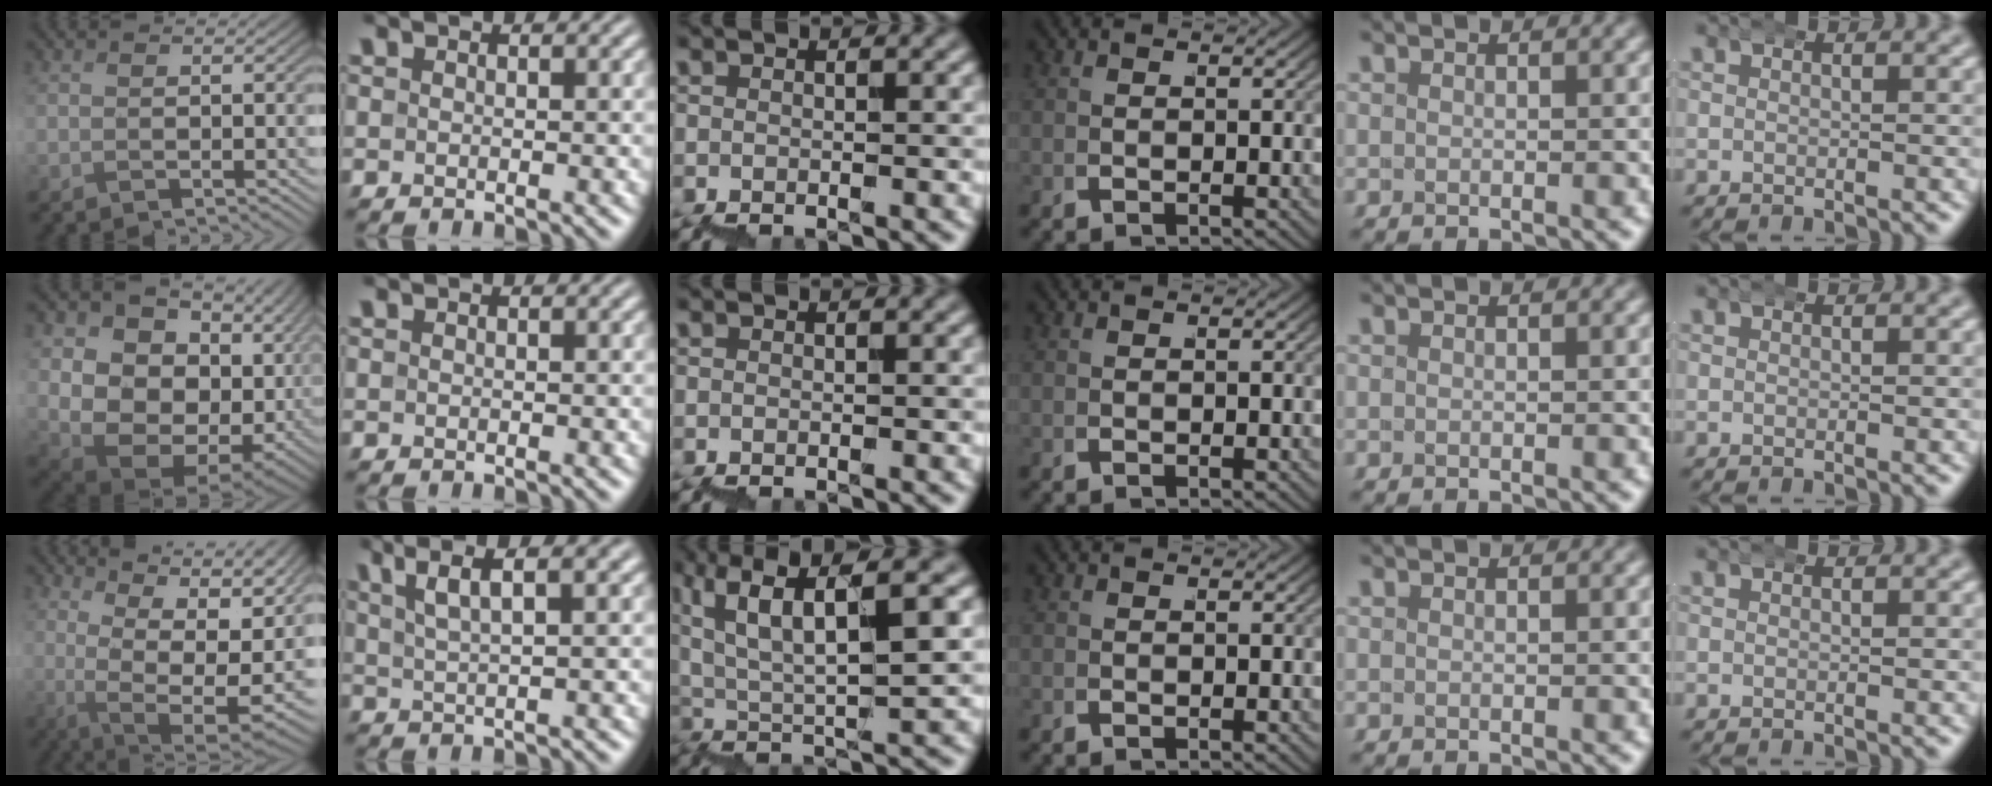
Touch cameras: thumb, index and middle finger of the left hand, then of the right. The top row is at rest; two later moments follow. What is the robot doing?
{"motion": "wrap", "object": "bubble wrap"}